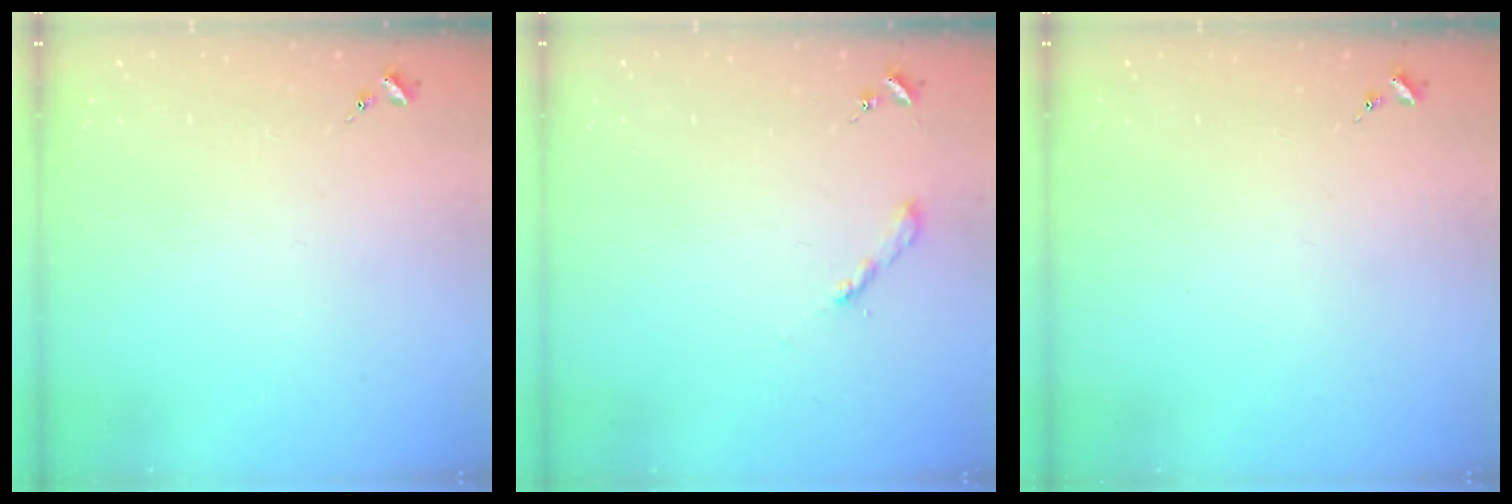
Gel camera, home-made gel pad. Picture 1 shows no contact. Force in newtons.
{"total": 2.0, "press": 2.0, "slide": 0.2}
{"total": 0.0}